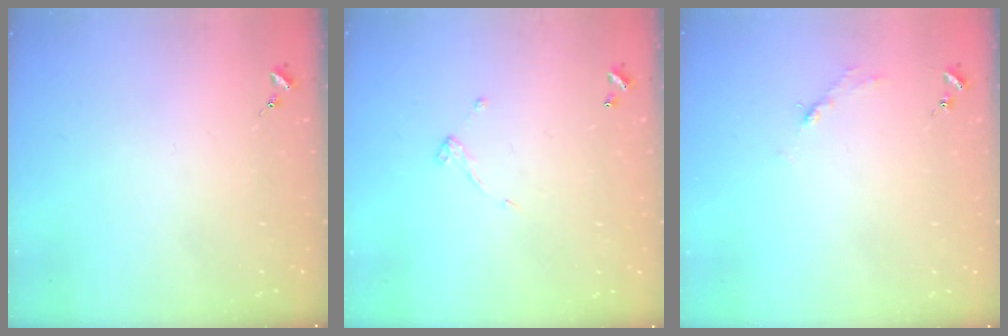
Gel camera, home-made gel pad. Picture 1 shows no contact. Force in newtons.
{"total": 4.4, "press": 4.4, "slide": 0.2}
{"total": 2.7, "press": 2.7, "slide": 0.4}